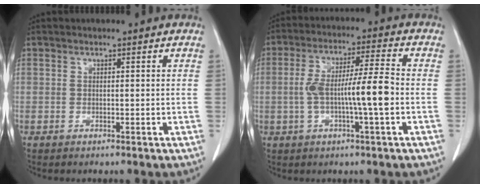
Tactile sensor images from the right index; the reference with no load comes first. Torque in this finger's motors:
{"motor_torque": [1.33, -0.31, 0.31, 0.17]}